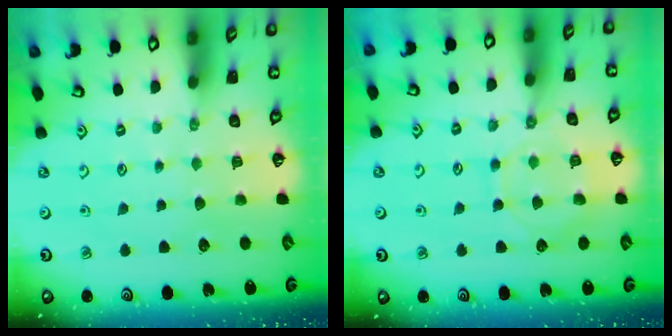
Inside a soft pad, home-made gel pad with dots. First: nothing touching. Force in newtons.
{"total": 10.0, "press": 10.0, "slide": 1.0}